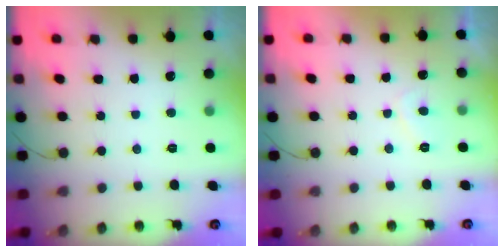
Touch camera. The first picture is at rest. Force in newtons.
{"total": 2.1, "press": 2.0, "slide": 0.8}